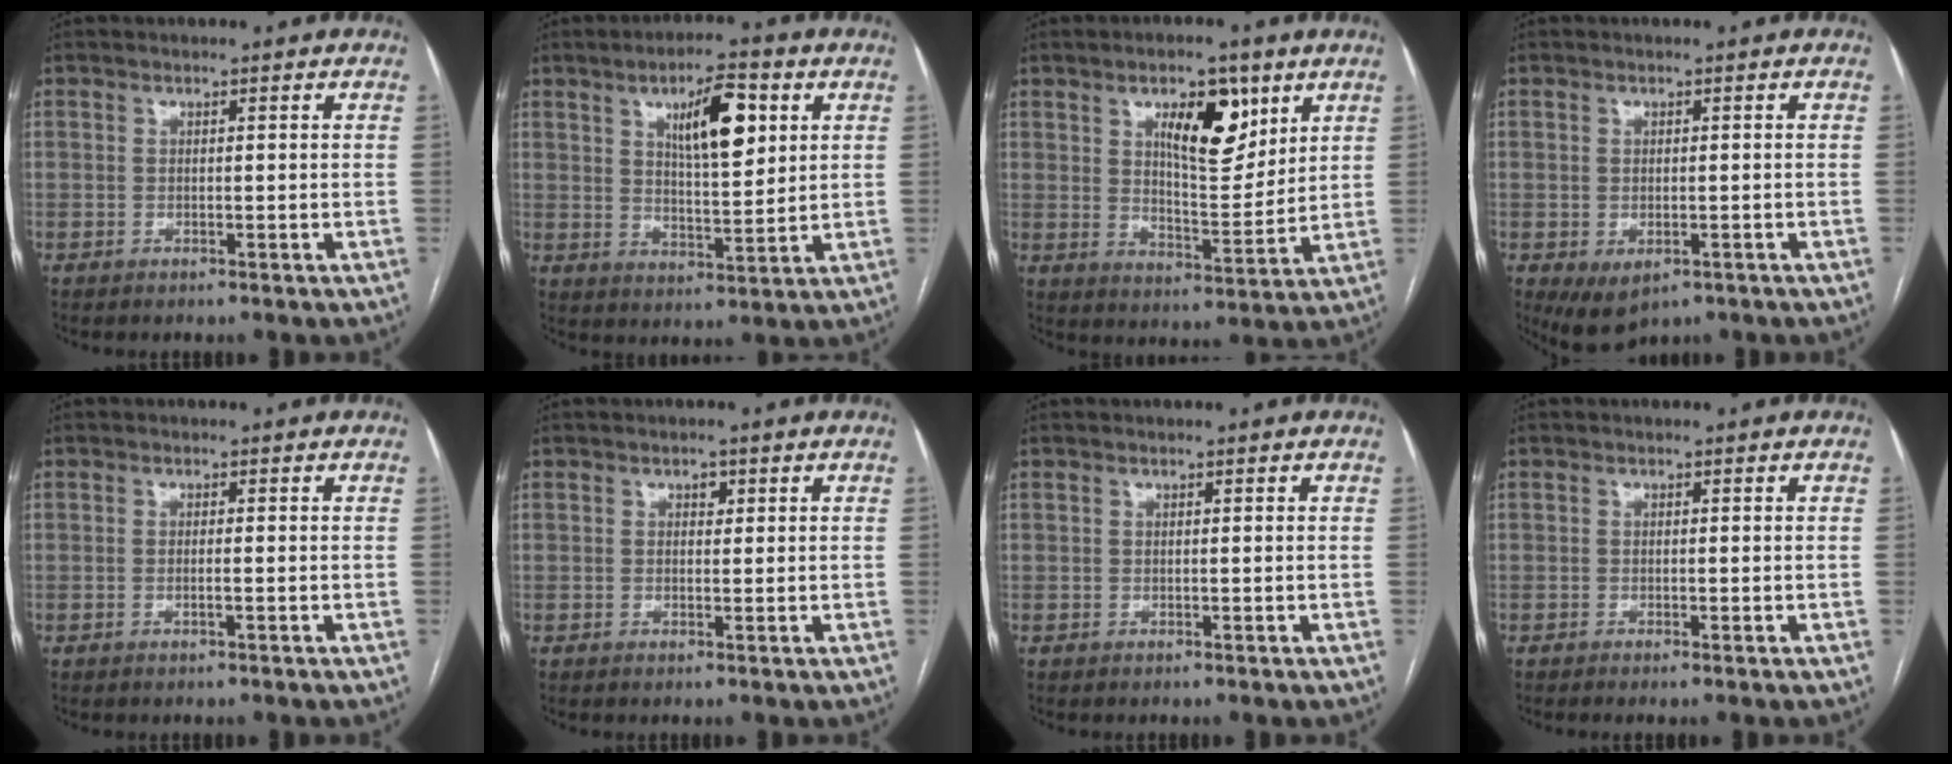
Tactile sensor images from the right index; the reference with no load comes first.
{"total": 10.4, "force": [4.1, 2.9, 9.1], "torque": [-0.150, 0.006, 0.071]}
{"total": 10.5, "force": [5.1, 3.8, 8.3], "torque": [-0.135, 0.001, 0.088]}
{"total": 4.7, "force": [-2.1, 2.7, 3.2], "torque": [-0.058, -0.008, -0.018]}
{"total": 0.6, "force": [-0.2, -0.1, 0.6], "torque": [-0.012, 0.000, -0.003]}
{"total": 1.3, "force": [0.7, 0.8, 0.7], "torque": [-0.009, 0.001, 0.009]}
{"total": 0.0}
{"total": 0.7, "force": [-0.4, -0.1, 0.6], "torque": [-0.012, -0.001, -0.008]}